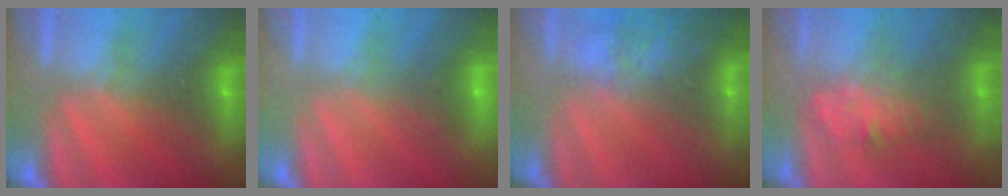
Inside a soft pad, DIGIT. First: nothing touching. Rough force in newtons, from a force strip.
{"total": 1.8}
{"total": 7.9}
{"total": 2.6}